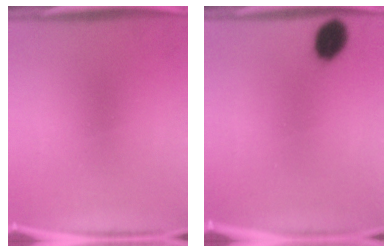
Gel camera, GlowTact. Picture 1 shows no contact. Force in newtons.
{"total": 7.0}